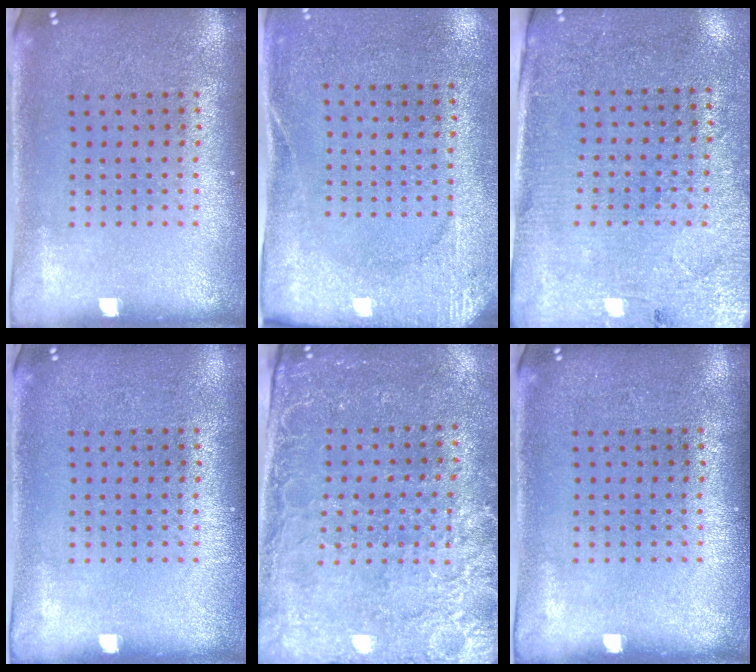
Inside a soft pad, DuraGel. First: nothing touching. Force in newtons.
{"total": 2.6, "press": 2.0, "slide": 1.6}
{"total": 2.8, "press": 2.6, "slide": 1.2}
{"total": 0.0}
{"total": 2.8, "press": 2.6, "slide": 1.1}
{"total": 0.0}